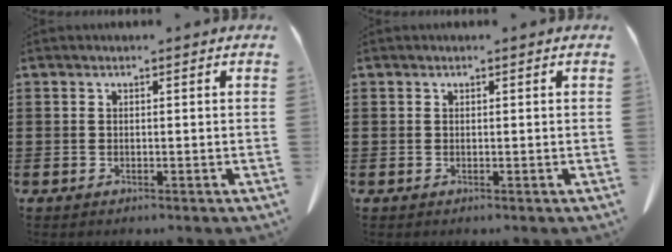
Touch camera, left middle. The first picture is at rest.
{"total": 0.0}